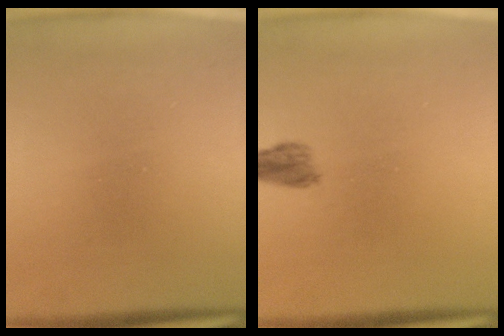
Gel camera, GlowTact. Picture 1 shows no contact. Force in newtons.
{"total": 1.6}